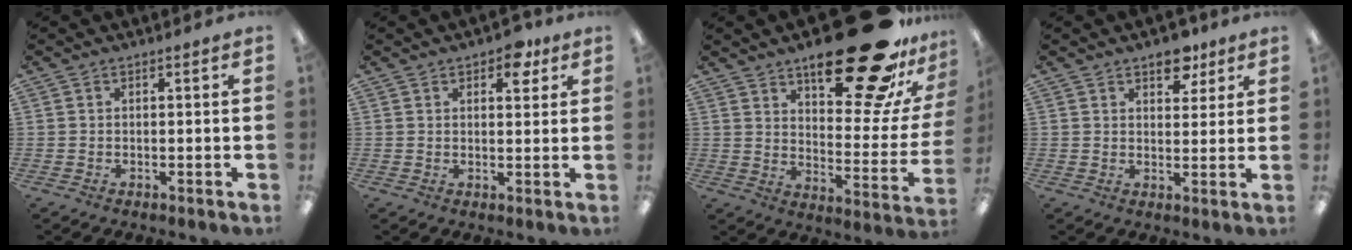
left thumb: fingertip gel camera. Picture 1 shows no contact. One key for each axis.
{"total": 5.5, "fx": 3.3, "fy": 2.8, "fz": 3.4, "tx": -0.034, "ty": -0.007, "tz": 0.050}
{"total": 28.6, "fx": 18.9, "fy": 10.0, "fz": 19.0, "tx": -0.247, "ty": -0.120, "tz": 0.299}
{"total": 6.8, "fx": 4.7, "fy": 3.7, "fz": 3.3, "tx": -0.020, "ty": -0.024, "tz": 0.076}